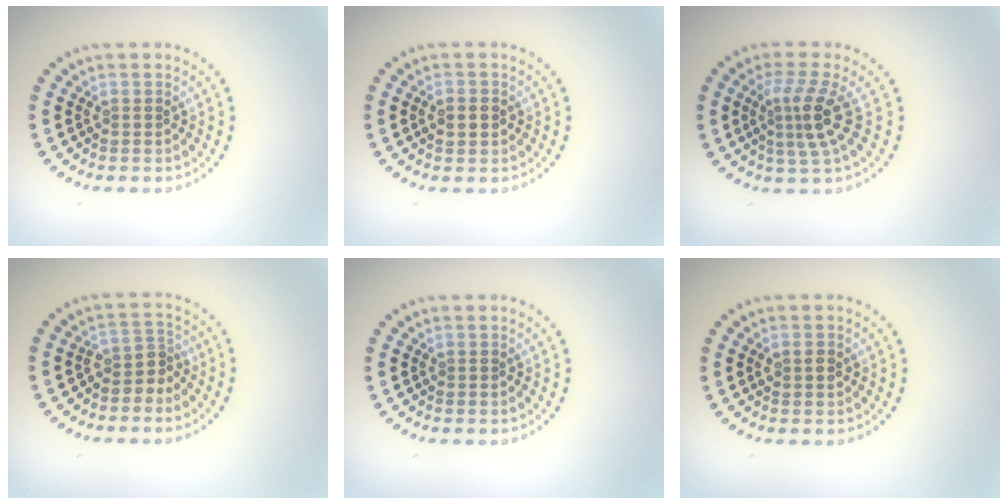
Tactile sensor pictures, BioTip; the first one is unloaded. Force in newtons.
{"total": 2.2, "press": 2.2, "slide": 0.1}
{"total": 3.6, "press": 2.8, "slide": 2.2}
{"total": 2.2, "press": 1.6, "slide": 1.5}
{"total": 0.0}
{"total": 1.2, "press": 1.2, "slide": 0.1}